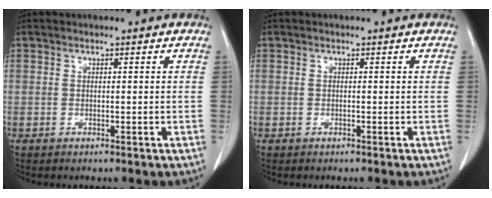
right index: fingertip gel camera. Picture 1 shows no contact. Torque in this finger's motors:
{"motor_torque": [-0.04, 0.02, 0.00, 0.00]}